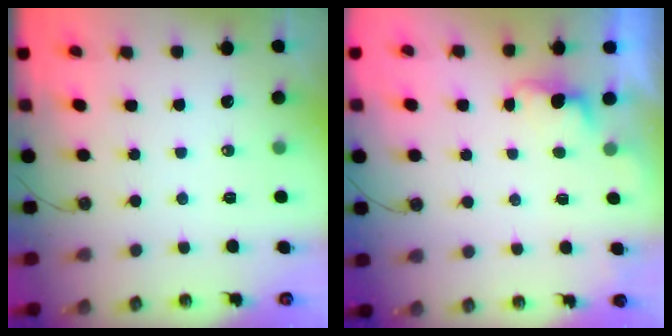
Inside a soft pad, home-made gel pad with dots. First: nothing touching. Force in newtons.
{"total": 1.1, "press": 0.8, "slide": 0.7}